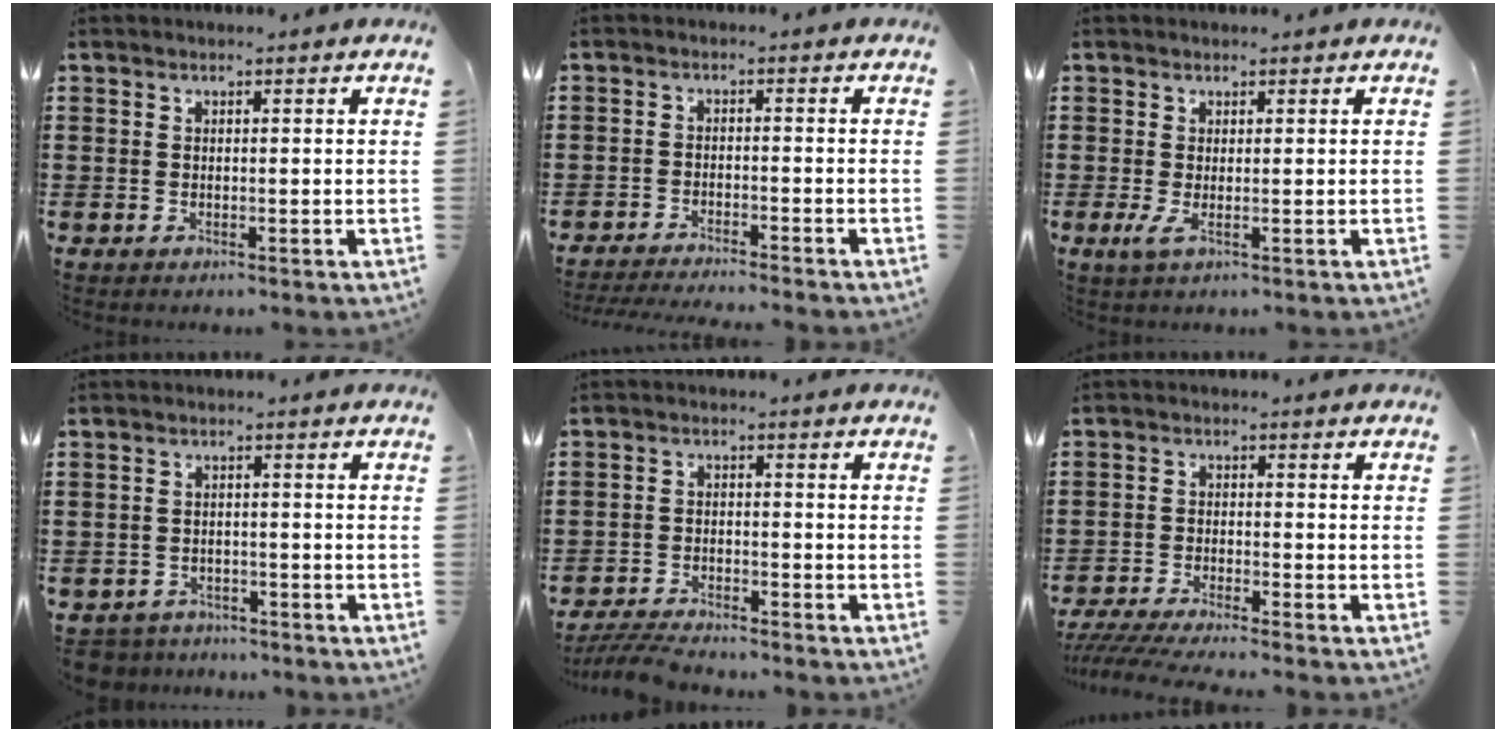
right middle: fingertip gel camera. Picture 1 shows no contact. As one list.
[{"total": 2.7, "force": [-2.6, -0.3, 0.4], "torque": [-0.009, -0.002, -0.054]}, {"total": 1.6, "force": [0.1, 0.2, 1.6], "torque": [-0.033, -0.008, 0.004]}, {"total": 2.7, "force": [-2.7, 0.6, -0.2], "torque": [-0.005, -0.002, -0.060]}, {"total": 4.5, "force": [-4.4, 0.5, 1.1], "torque": [-0.031, -0.003, -0.090]}, {"total": 4.0, "force": [-3.8, -0.2, 1.3], "torque": [-0.037, -0.014, -0.079]}]